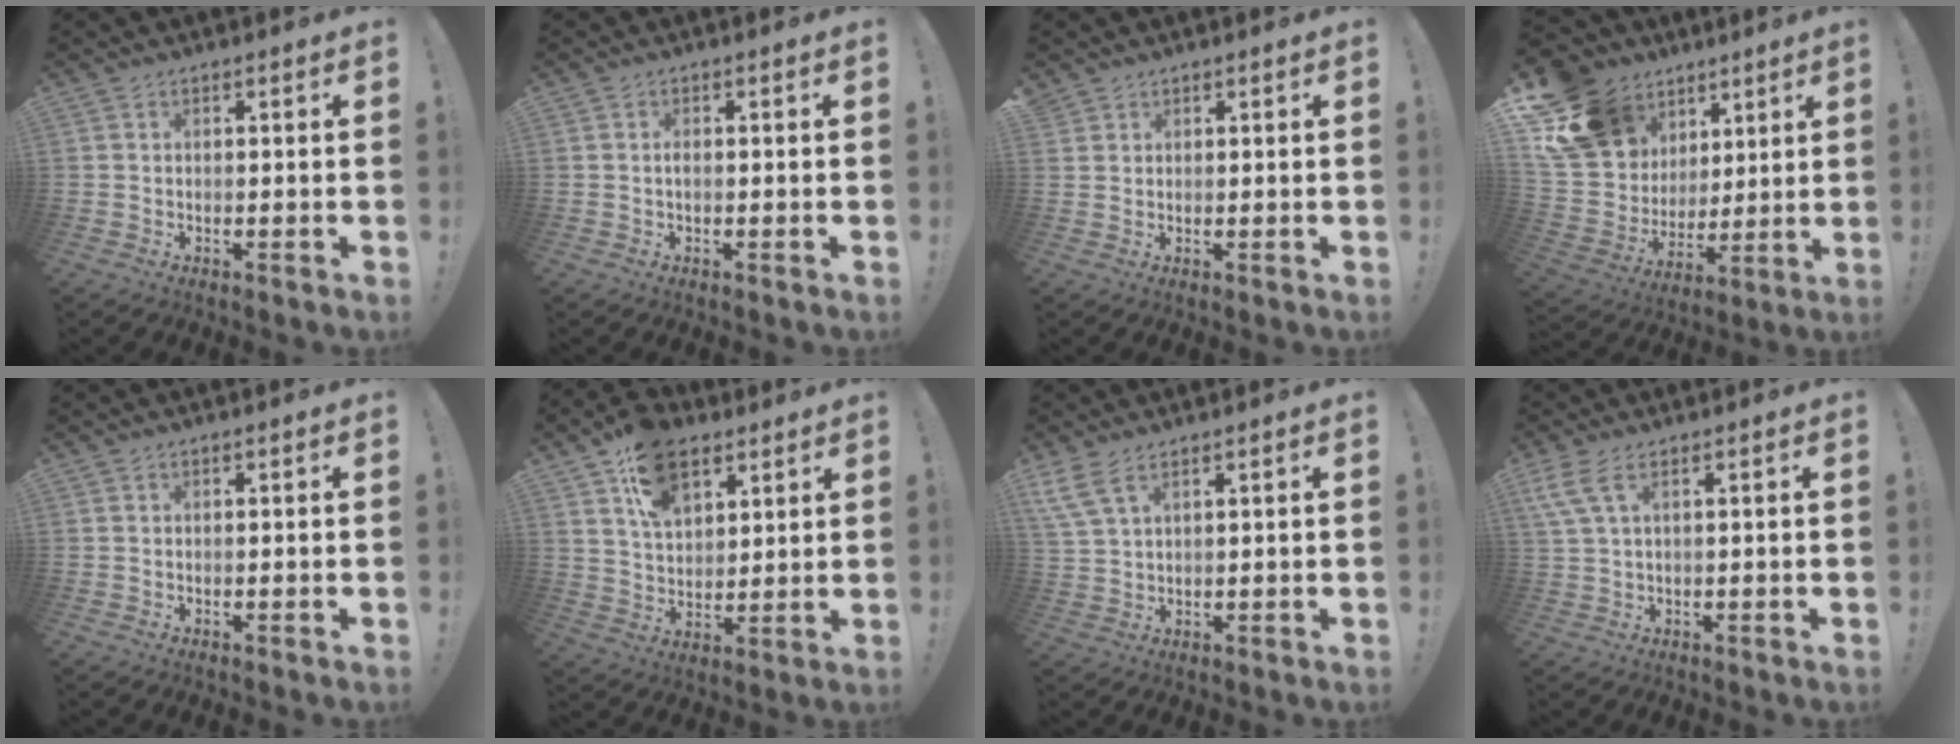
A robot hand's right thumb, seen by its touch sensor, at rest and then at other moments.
{"total": 0.9, "force": [-0.3, 0.3, 0.8], "torque": [-0.017, 0.002, -0.006]}
{"total": 1.6, "force": [1.3, 1.1, 0.0], "torque": [0.003, -0.006, 0.024]}
{"total": 19.6, "force": [9.9, 15.0, 7.9], "torque": [-0.136, -0.051, 0.219]}
{"total": 0.0}
{"total": 14.3, "force": [8.2, 8.8, 7.6], "torque": [-0.128, -0.031, 0.155]}
{"total": 6.2, "force": [4.2, 2.0, 4.1], "torque": [-0.089, -0.011, 0.083]}
{"total": 5.6, "force": [2.8, 1.5, 4.6], "torque": [-0.095, -0.003, 0.056]}